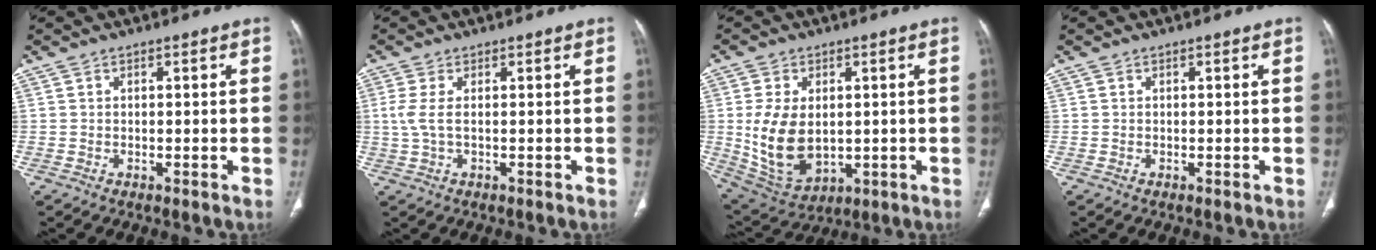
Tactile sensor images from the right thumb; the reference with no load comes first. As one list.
[{"total": 3.1, "force": [0.2, 0.9, 3.0], "torque": [-0.092, 0.000, 0.009]}, {"total": 13.1, "force": [0.2, 8.5, 10.0], "torque": [-0.180, -0.008, 0.031]}, {"total": 0.0}]